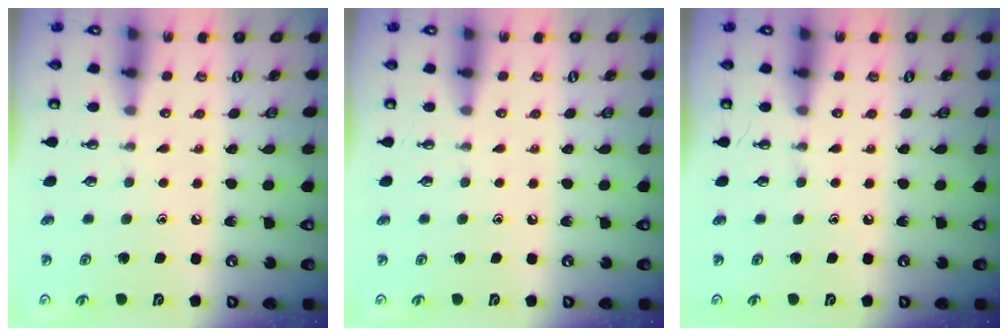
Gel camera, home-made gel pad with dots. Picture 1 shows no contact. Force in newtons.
{"total": 0.0}
{"total": 0.0}